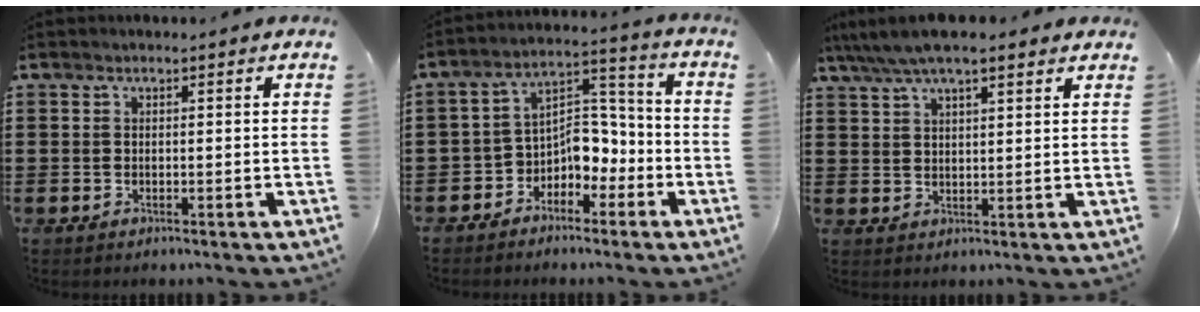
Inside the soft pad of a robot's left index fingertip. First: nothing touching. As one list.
[{"total": 6.1, "force": [-3.8, 4.3, 2.0], "torque": [-0.042, 0.013, -0.077]}, {"total": 5.8, "force": [4.5, 1.4, 3.2], "torque": [-0.073, -0.002, 0.081]}]